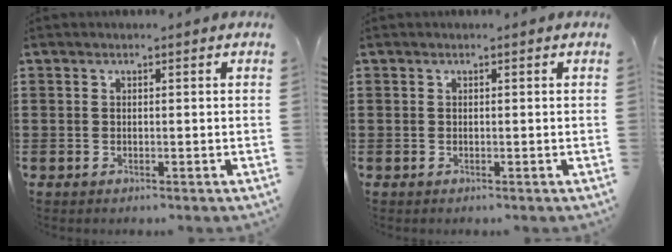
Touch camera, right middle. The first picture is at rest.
{"total": 0.0}